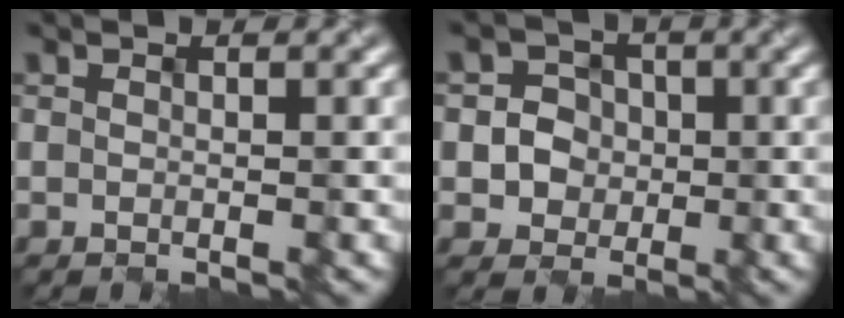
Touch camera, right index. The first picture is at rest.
{"total": 3.1, "force": [-0.5, 3.0, 0.8], "torque": [-0.006, 0.002, -0.021]}